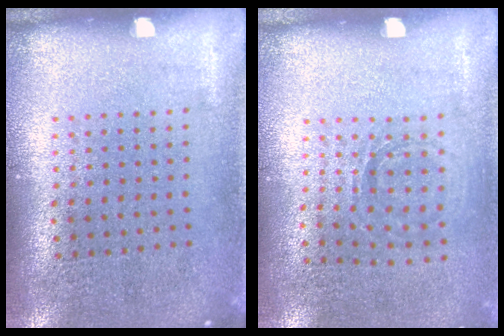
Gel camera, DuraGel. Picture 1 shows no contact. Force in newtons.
{"total": 0.8, "press": 0.7, "slide": 0.3}